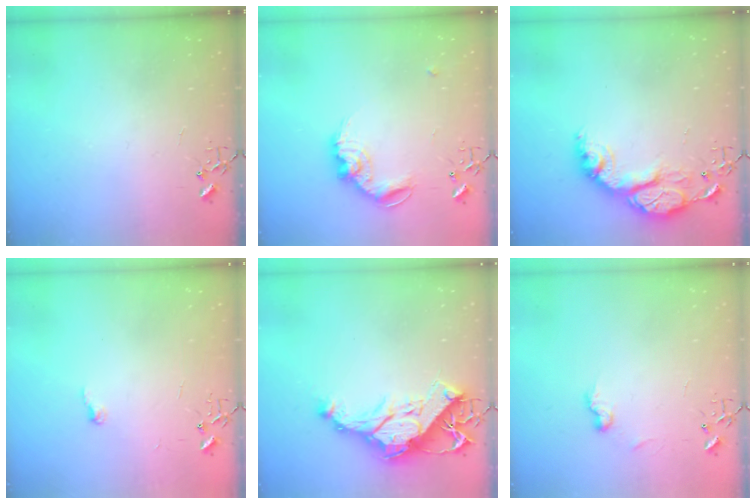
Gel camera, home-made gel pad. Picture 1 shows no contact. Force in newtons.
{"total": 12.7, "press": 12.7, "slide": 0.5}
{"total": 16.7, "press": 16.7, "slide": 1.3}
{"total": 4.4, "press": 4.4, "slide": 0.4}
{"total": 15.6, "press": 15.4, "slide": 2.1}
{"total": 6.7, "press": 6.7, "slide": 0.4}